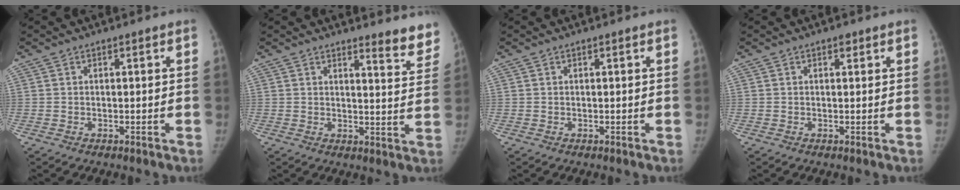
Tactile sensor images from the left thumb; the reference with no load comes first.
{"total": 7.5, "force": [6.8, 1.5, 2.7], "torque": [-0.004, -0.054, 0.066]}
{"total": 0.0}
{"total": 1.0, "force": [0.6, 0.6, 0.6], "torque": [-0.003, -0.002, 0.006]}